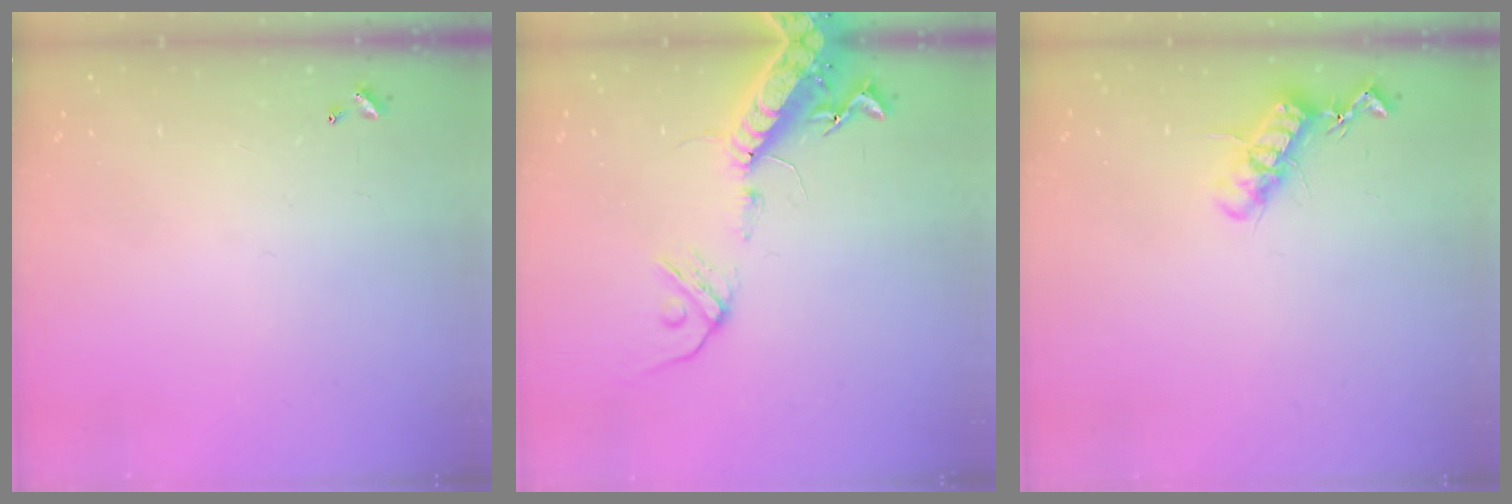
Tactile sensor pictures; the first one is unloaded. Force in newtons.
{"total": 16.2, "press": 15.8, "slide": 3.4}
{"total": 12.5, "press": 12.5, "slide": 0.6}